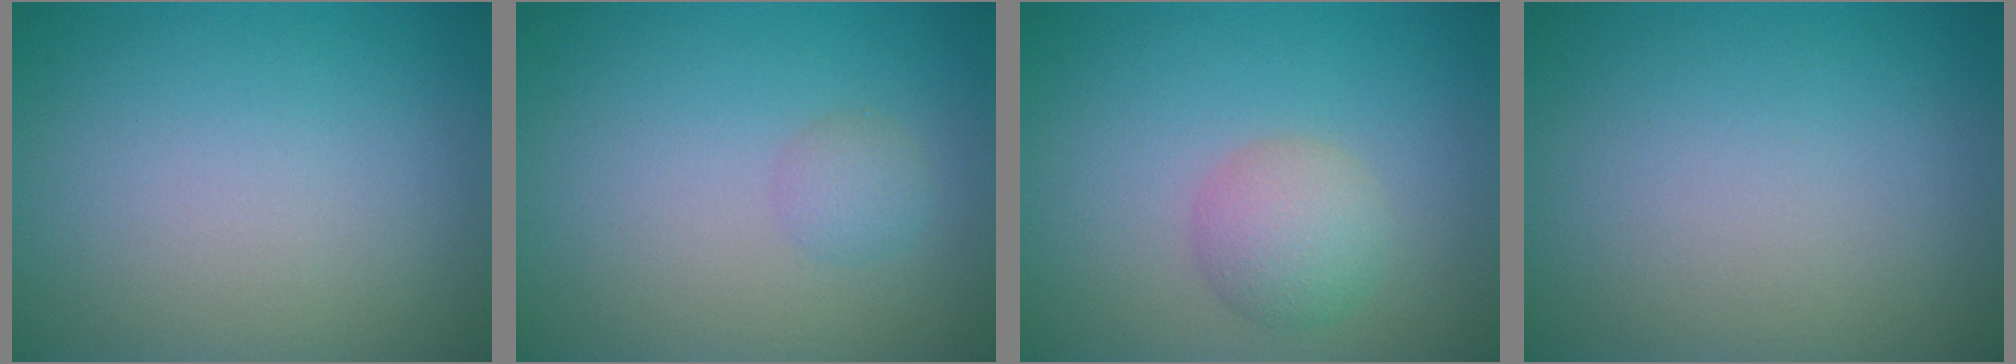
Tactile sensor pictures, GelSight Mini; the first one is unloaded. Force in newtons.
{"total": 1.3, "press": 1.3, "slide": 0.0}
{"total": 3.0, "press": 3.0, "slide": 0.0}
{"total": 0.0}